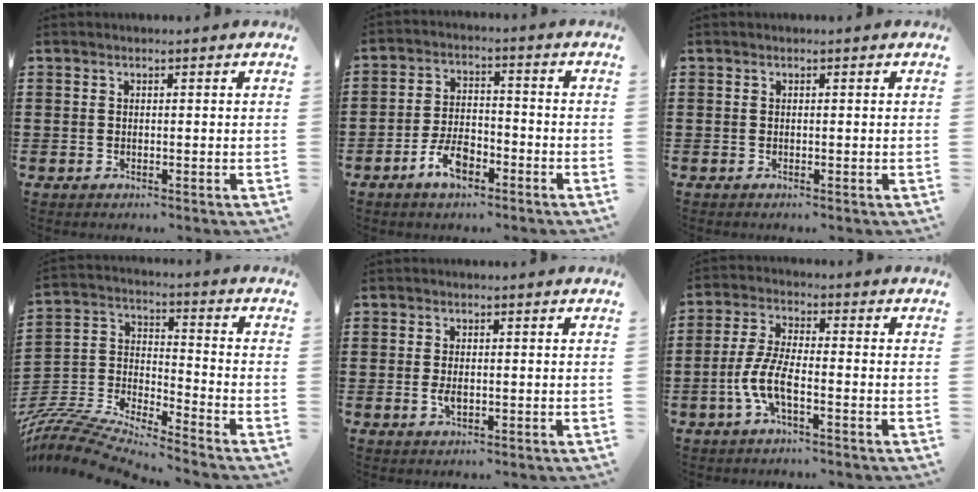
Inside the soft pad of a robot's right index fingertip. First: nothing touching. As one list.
[{"total": 6.0, "force": [-3.6, 2.6, 4.0], "torque": [-0.093, 0.003, -0.073]}, {"total": 0.0}, {"total": 7.7, "force": [-7.4, 0.3, 1.9], "torque": [-0.061, -0.013, -0.157]}, {"total": 2.3, "force": [-0.3, 0.9, 2.0], "torque": [-0.046, -0.005, -0.007]}, {"total": 6.3, "force": [-2.7, 1.6, 5.5], "torque": [-0.131, -0.014, -0.056]}]